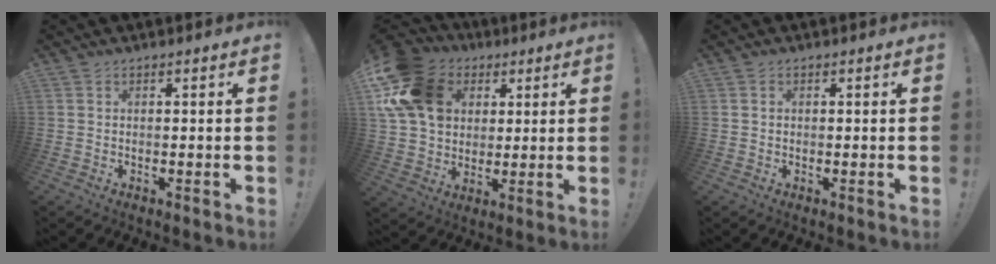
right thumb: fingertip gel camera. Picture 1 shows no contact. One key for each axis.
{"total": 18.6, "fx": 6.1, "fy": 14.4, "fz": 10.0, "tx": -0.182, "ty": -0.015, "tz": 0.120}
{"total": 0.6, "fx": 0.1, "fy": 0.5, "fz": 0.1, "tx": -0.010, "ty": 0.005, "tz": 0.004}